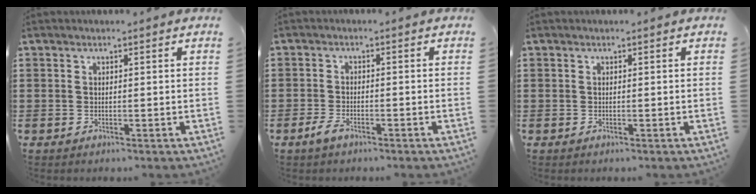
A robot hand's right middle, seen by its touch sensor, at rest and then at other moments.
{"total": 2.8, "force": [-1.8, 1.1, 1.8], "torque": [-0.046, -0.003, -0.038]}
{"total": 0.0}